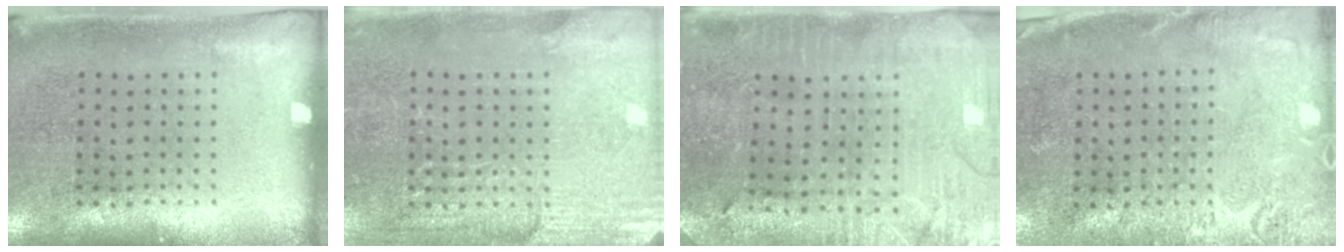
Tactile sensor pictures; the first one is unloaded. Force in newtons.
{"total": 2.9, "press": 2.9, "slide": 0.2}
{"total": 1.2, "press": 1.2, "slide": 0.2}
{"total": 2.7, "press": 2.4, "slide": 1.3}